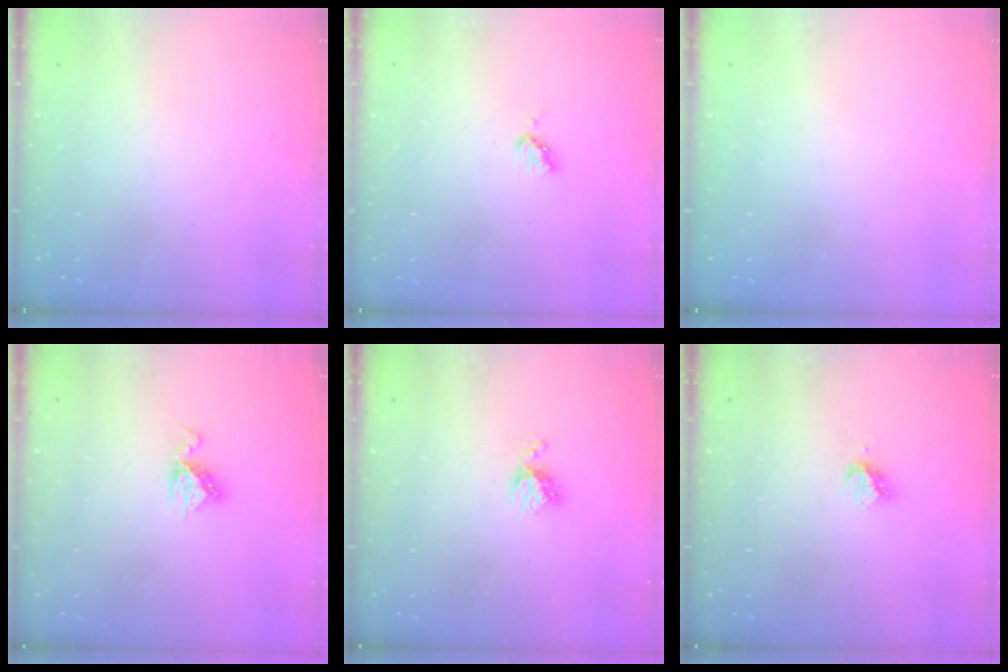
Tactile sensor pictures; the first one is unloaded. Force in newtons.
{"total": 3.2, "press": 3.2, "slide": 0.4}
{"total": 1.1, "press": 1.1, "slide": 0.1}
{"total": 6.1, "press": 6.1, "slide": 0.4}
{"total": 3.6, "press": 3.6, "slide": 0.4}
{"total": 4.5, "press": 4.5, "slide": 0.5}